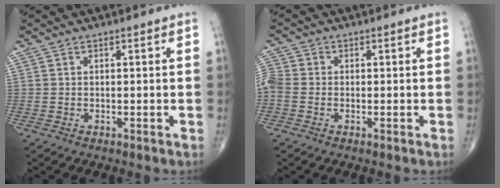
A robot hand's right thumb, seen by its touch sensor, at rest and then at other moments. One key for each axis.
{"total": 4.2, "fx": -0.9, "fy": 3.3, "fz": 2.5, "tx": -0.065, "ty": 0.010, "tz": -0.028}